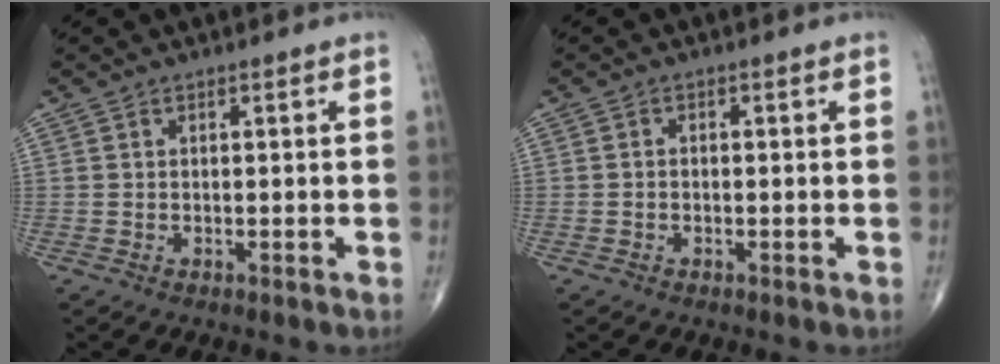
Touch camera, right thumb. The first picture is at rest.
{"total": 0.7, "force": [-0.2, 0.5, 0.5], "torque": [-0.007, 0.003, -0.006]}